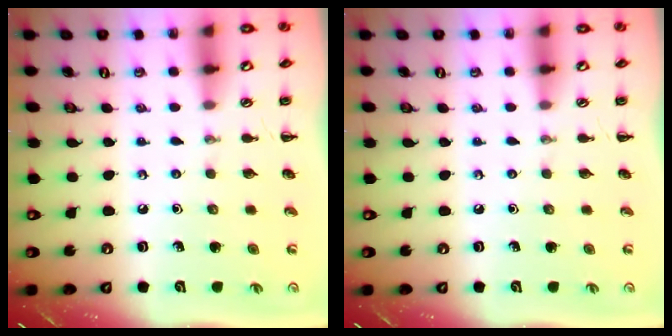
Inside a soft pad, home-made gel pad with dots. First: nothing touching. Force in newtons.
{"total": 0.0}